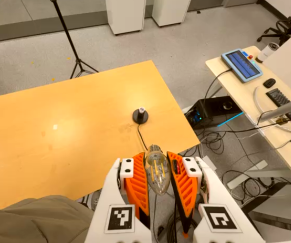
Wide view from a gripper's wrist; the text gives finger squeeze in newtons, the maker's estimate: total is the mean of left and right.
{"total": 18.6, "left": 19.9, "right": 17.2}